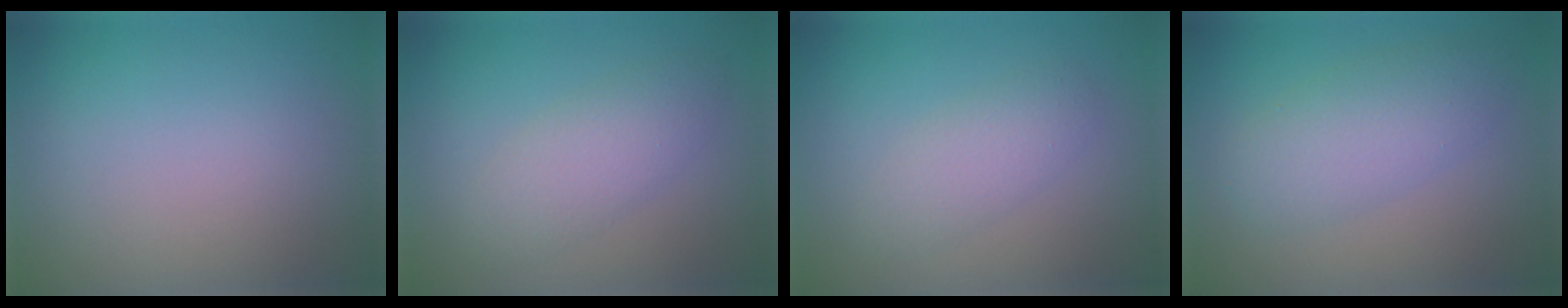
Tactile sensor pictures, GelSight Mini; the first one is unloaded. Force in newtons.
{"total": 3.3, "press": 3.3, "slide": 0.1}
{"total": 2.5, "press": 2.5, "slide": 0.1}
{"total": 4.4, "press": 4.4, "slide": 0.1}